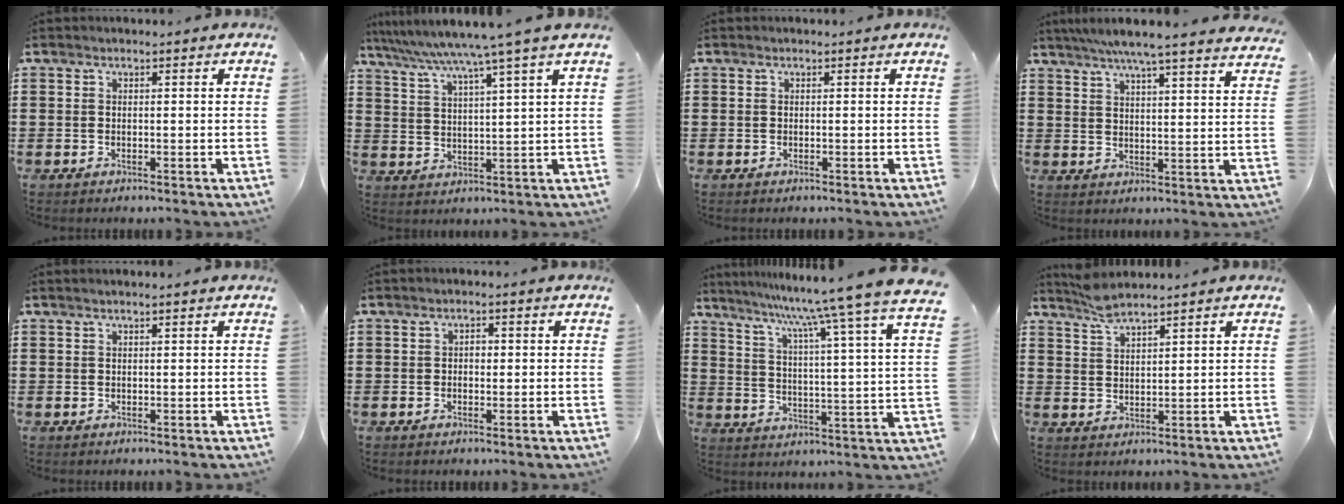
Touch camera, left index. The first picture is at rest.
{"total": 6.0, "force": [4.9, -1.3, 3.3], "torque": [-0.083, -0.032, 0.076]}
{"total": 0.0}
{"total": 6.1, "force": [5.4, -0.7, 2.7], "torque": [-0.071, -0.024, 0.092]}
{"total": 0.5, "force": [0.4, 0.0, 0.3], "torque": [-0.006, 0.000, 0.008]}
{"total": 1.2, "force": [0.1, 0.8, 1.0], "torque": [-0.020, 0.006, -0.001]}
{"total": 9.2, "force": [8.1, -2.3, 3.7], "torque": [-0.090, -0.073, 0.122]}
{"total": 3.6, "force": [3.2, 0.6, 1.4], "torque": [-0.038, -0.005, 0.060]}